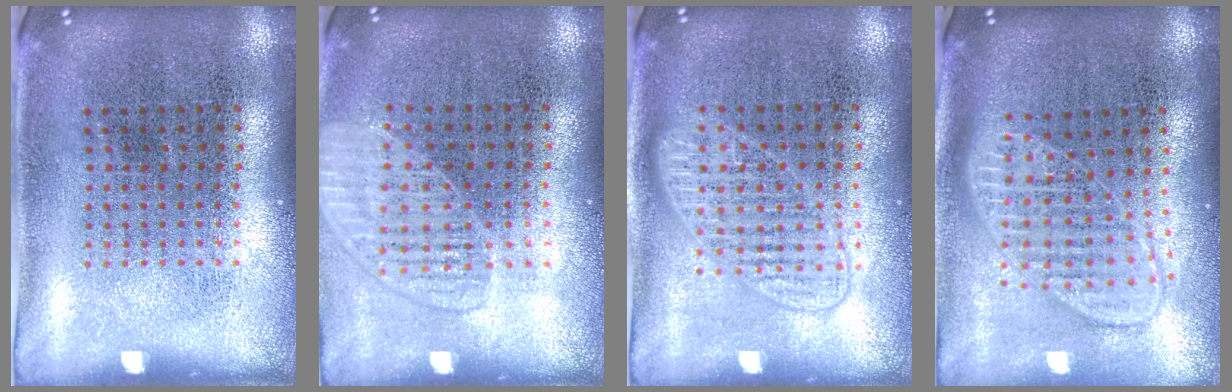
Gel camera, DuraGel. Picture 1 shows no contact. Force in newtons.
{"total": 1.4, "press": 1.4, "slide": 0.3}
{"total": 1.3, "press": 1.3, "slide": 0.3}
{"total": 1.9, "press": 1.6, "slide": 1.1}